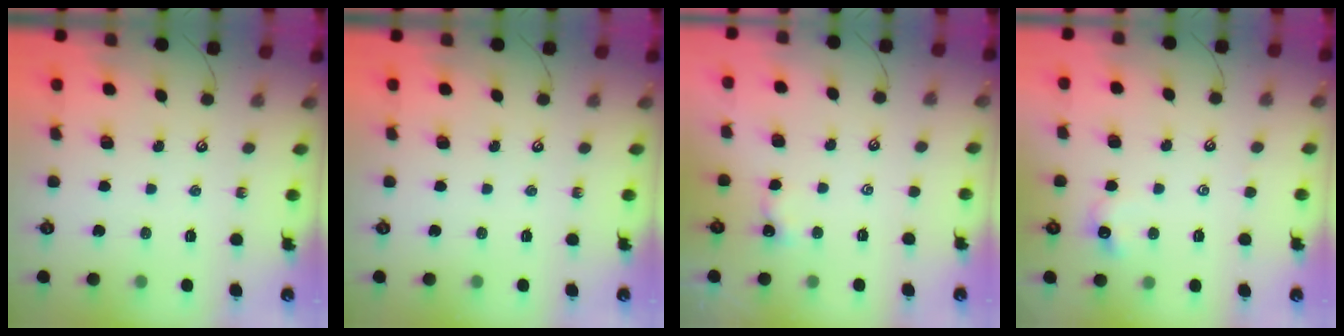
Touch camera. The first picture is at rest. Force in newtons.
{"total": 0.0}
{"total": 2.2, "press": 2.2, "slide": 0.2}
{"total": 1.0, "press": 0.9, "slide": 0.5}